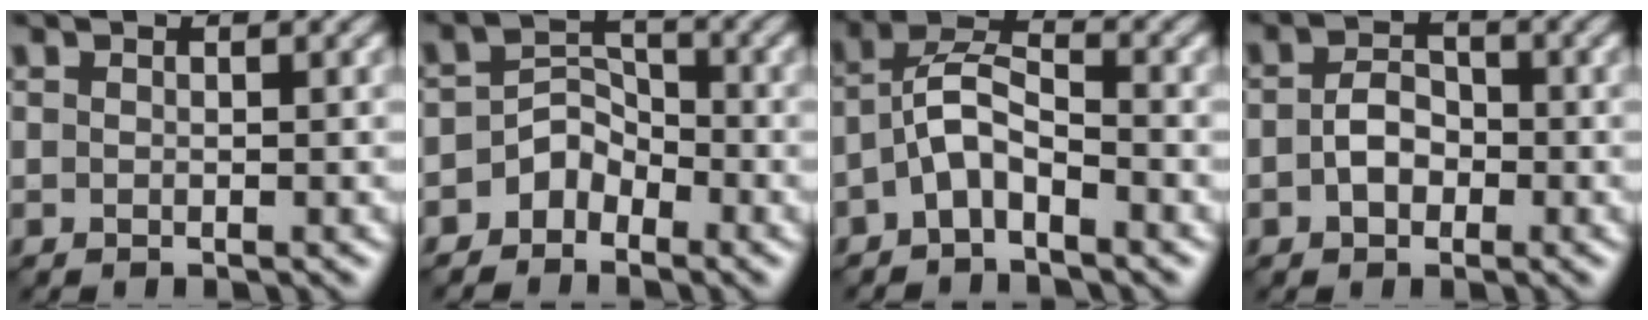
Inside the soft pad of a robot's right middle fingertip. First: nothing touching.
{"total": 2.7, "force": [-1.9, 1.8, 0.8], "torque": [-0.008, 0.011, -0.038]}
{"total": 3.5, "force": [-1.8, 1.4, 2.7], "torque": [-0.052, 0.014, -0.043]}
{"total": 2.7, "force": [-0.6, 1.9, 1.7], "torque": [-0.034, 0.001, -0.016]}